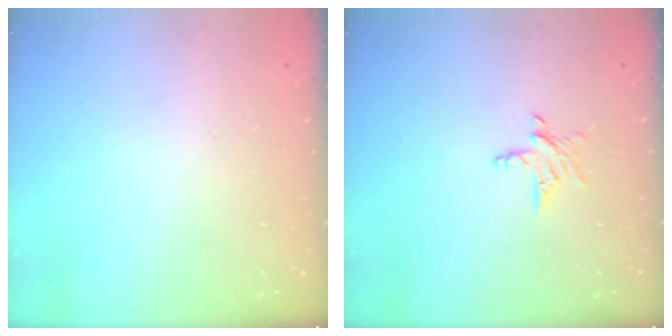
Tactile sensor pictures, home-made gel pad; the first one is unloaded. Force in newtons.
{"total": 4.8, "press": 4.8, "slide": 0.4}